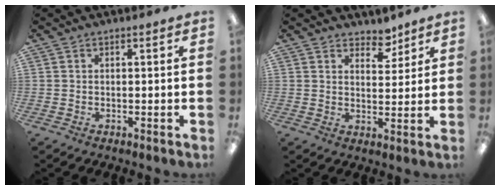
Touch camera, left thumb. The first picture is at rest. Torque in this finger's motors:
{"motor_torque": [0.20, 0.19, -0.06, -0.21, -0.02]}